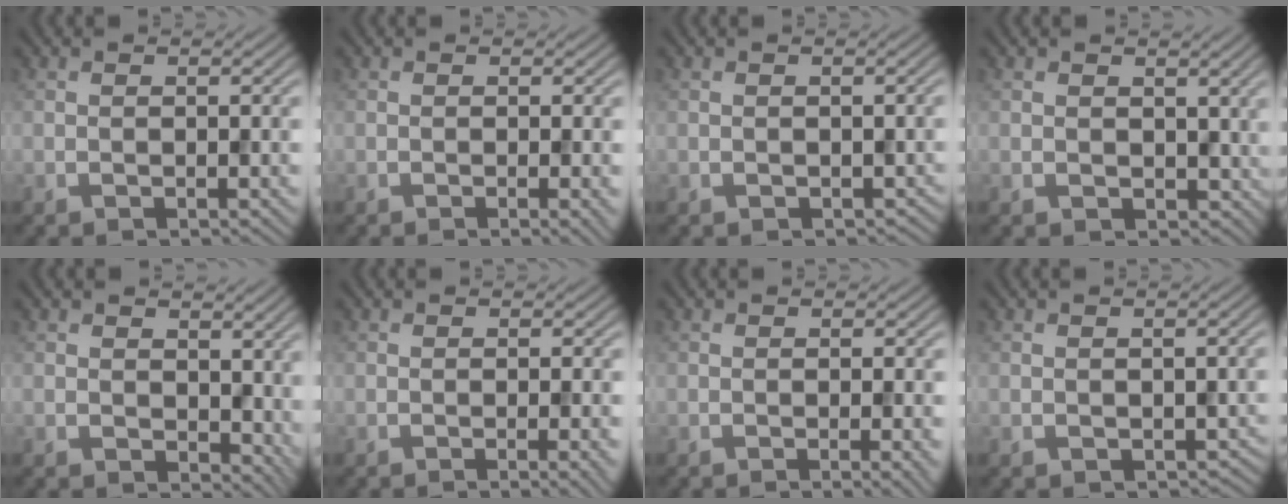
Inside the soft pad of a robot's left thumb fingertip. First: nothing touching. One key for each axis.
{"total": 1.2, "fx": -0.3, "fy": 0.1, "fz": 1.2, "tx": -0.020, "ty": -0.003, "tz": -0.007}
{"total": 0.9, "fx": -0.3, "fy": 0.8, "fz": 0.4, "tx": -0.012, "ty": -0.010, "tz": -0.004}
{"total": 3.2, "fx": 0.6, "fy": 2.6, "fz": 1.8, "tx": -0.043, "ty": -0.010, "tz": 0.010}
{"total": 5.0, "fx": 1.5, "fy": 3.5, "fz": 3.2, "tx": -0.060, "ty": -0.015, "tz": 0.031}
{"total": 2.1, "fx": -0.6, "fy": 0.4, "fz": 2.0, "tx": -0.027, "ty": 0.001, "tz": -0.013}
{"total": 1.7, "fx": -0.4, "fy": 0.2, "fz": 1.6, "tx": -0.024, "ty": -0.001, "tz": -0.009}
{"total": 1.6, "fx": -0.5, "fy": 1.3, "fz": 0.7, "tx": -0.018, "ty": -0.013, "tz": -0.007}